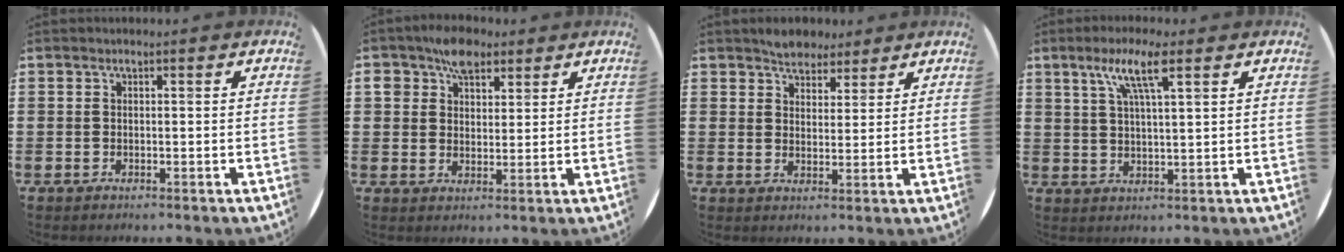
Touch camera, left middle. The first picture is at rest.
{"total": 5.3, "force": [3.8, 3.4, 1.6], "torque": [-0.029, 0.004, 0.067]}
{"total": 3.9, "force": [3.6, 1.6, 0.0], "torque": [-0.012, -0.003, 0.069]}
{"total": 6.9, "force": [3.9, 1.2, 5.5], "torque": [-0.103, 0.005, 0.061]}